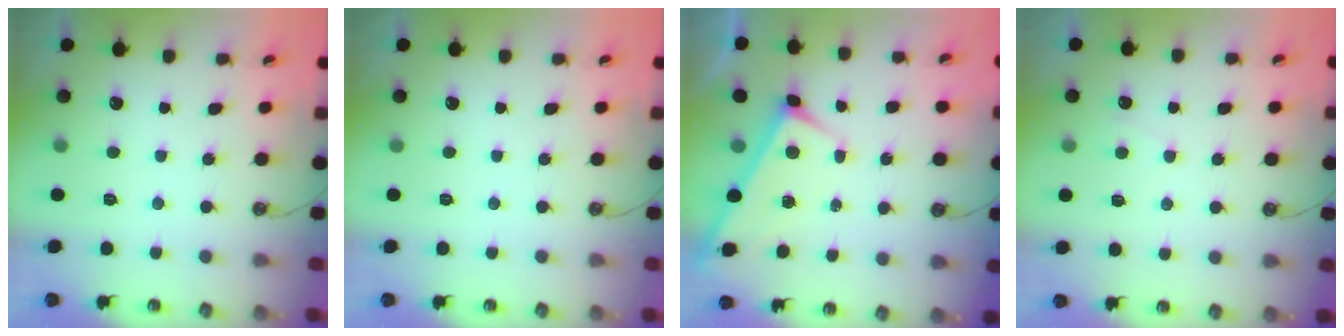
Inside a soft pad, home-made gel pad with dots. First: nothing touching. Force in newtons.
{"total": 0.0}
{"total": 3.1, "press": 3.0, "slide": 0.3}
{"total": 1.9, "press": 1.9, "slide": 0.3}